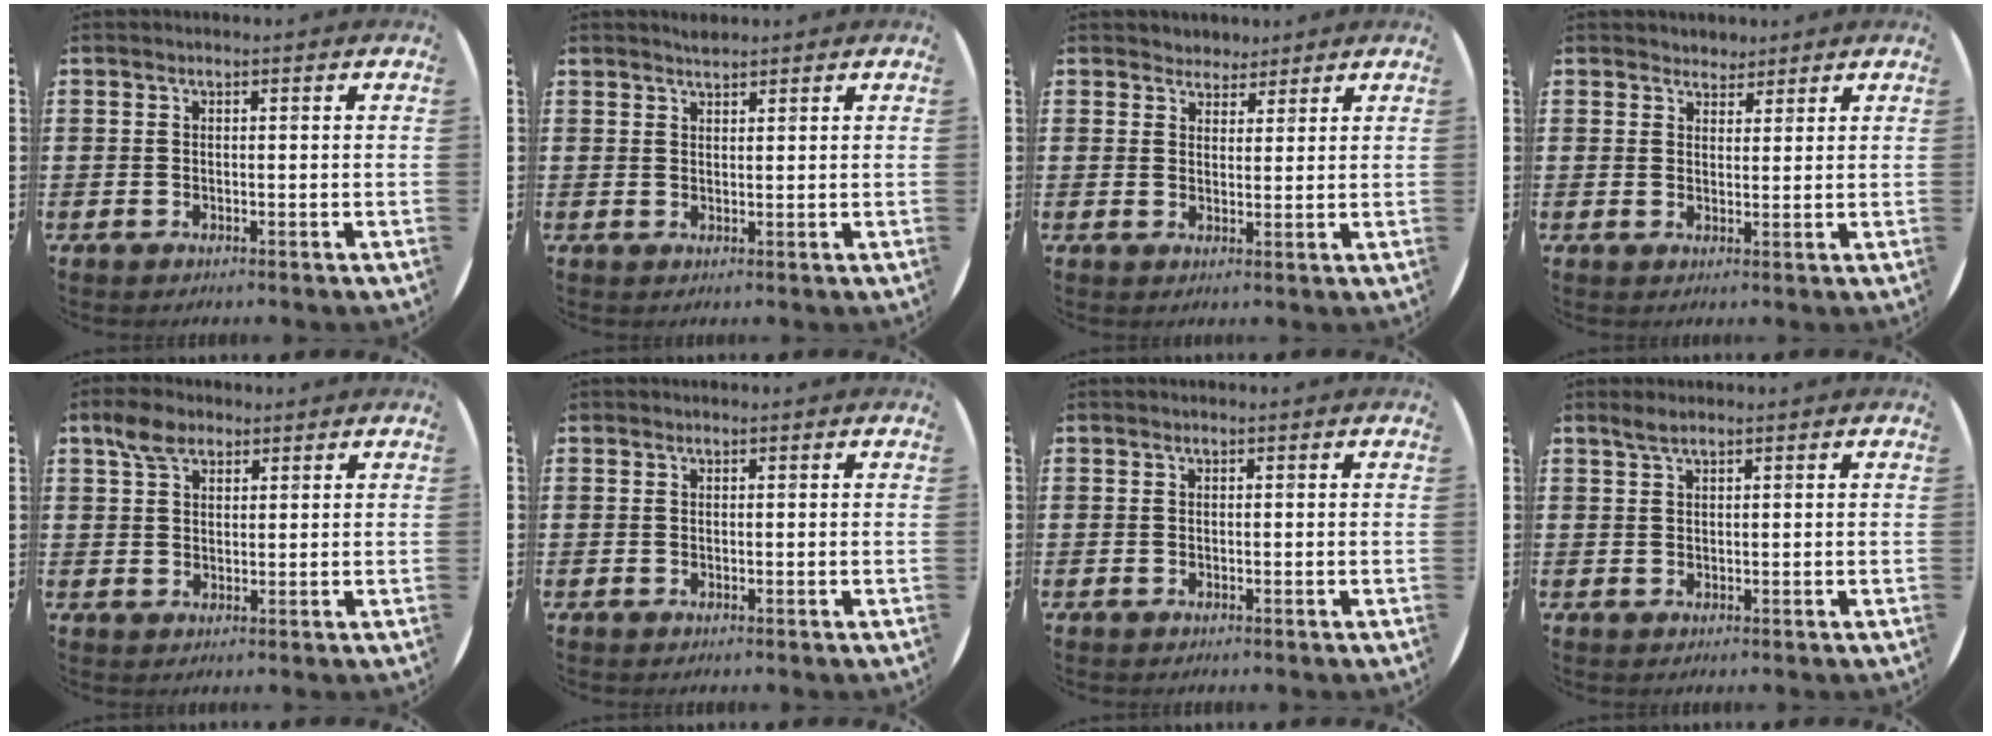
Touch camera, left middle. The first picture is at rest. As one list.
[{"total": 1.3, "force": [1.3, 0.2, 0.0], "torque": [-0.002, -0.001, 0.026]}, {"total": 2.6, "force": [2.4, 1.0, 0.0], "torque": [-0.006, 0.000, 0.045]}, {"total": 2.4, "force": [2.2, 0.9, 0.0], "torque": [-0.005, 0.000, 0.043]}, {"total": 4.1, "force": [2.8, 2.3, 1.9], "torque": [-0.037, 0.007, 0.052]}, {"total": 0.0}, {"total": 0.0}, {"total": 1.5, "force": [1.2, 0.1, 0.8], "torque": [-0.017, 0.002, 0.022]}]